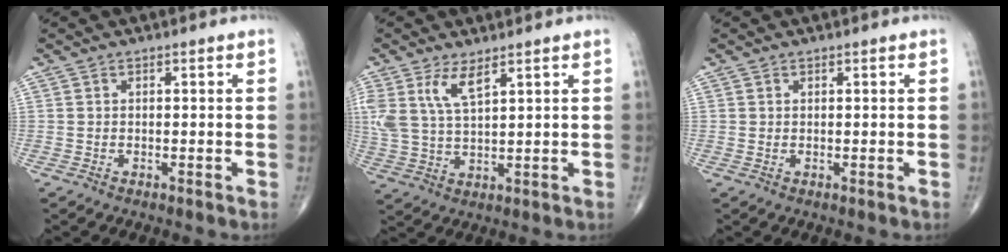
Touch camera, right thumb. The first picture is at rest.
{"total": 7.5, "force": [4.1, 2.7, 5.7], "torque": [-0.126, -0.015, 0.091]}
{"total": 0.0}